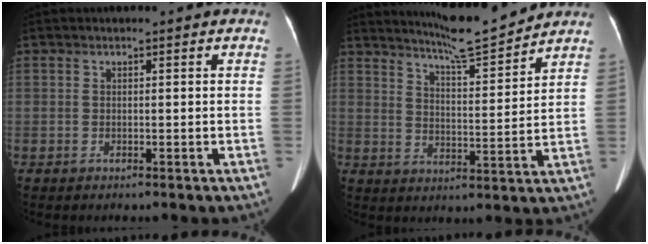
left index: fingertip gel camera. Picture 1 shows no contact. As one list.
[{"total": 9.1, "force": [8.5, -0.8, 3.2], "torque": [-0.057, -0.013, 0.136]}]